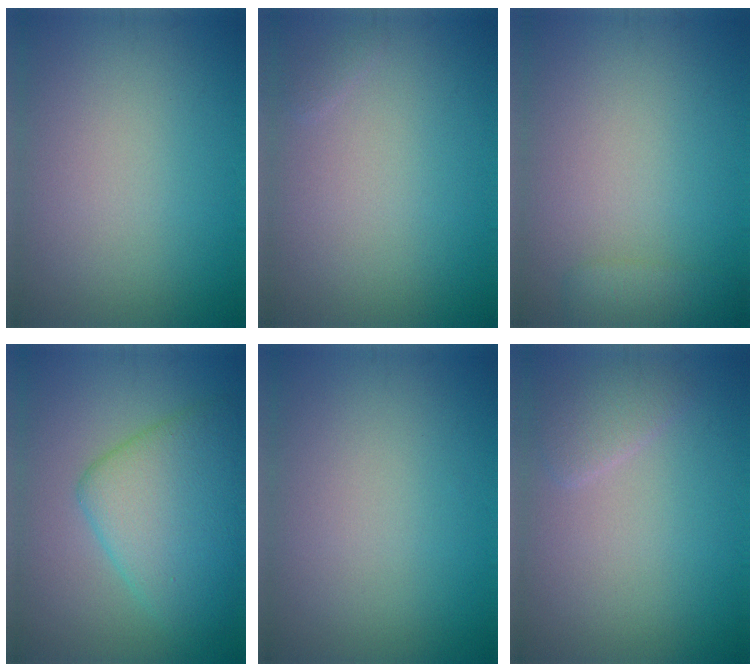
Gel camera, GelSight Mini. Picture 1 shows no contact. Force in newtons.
{"total": 0.6, "press": 0.5, "slide": 0.1}
{"total": 1.9, "press": 1.9, "slide": 0.1}
{"total": 7.0, "press": 7.0, "slide": 0.4}
{"total": 0.0}
{"total": 1.6, "press": 1.6, "slide": 0.2}